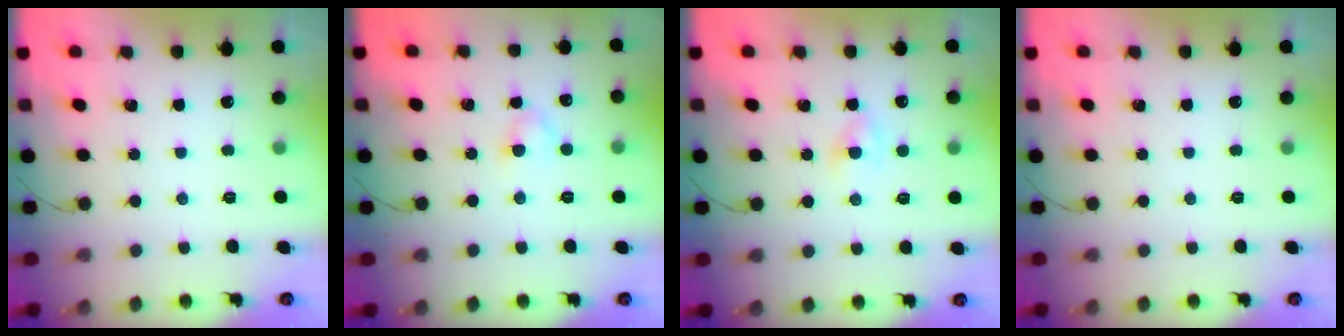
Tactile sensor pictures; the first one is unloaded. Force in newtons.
{"total": 2.7, "press": 2.4, "slide": 1.2}
{"total": 2.0, "press": 1.9, "slide": 0.7}
{"total": 0.0}